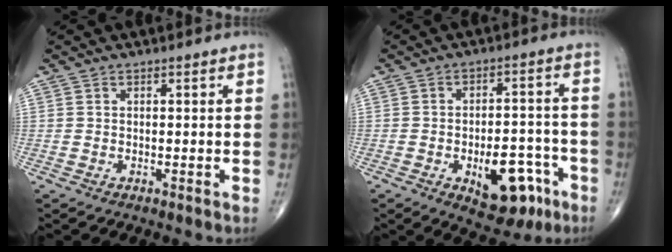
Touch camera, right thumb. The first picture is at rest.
{"total": 12.7, "force": [-5.5, 6.6, 9.4], "torque": [-0.099, 0.036, -0.066]}